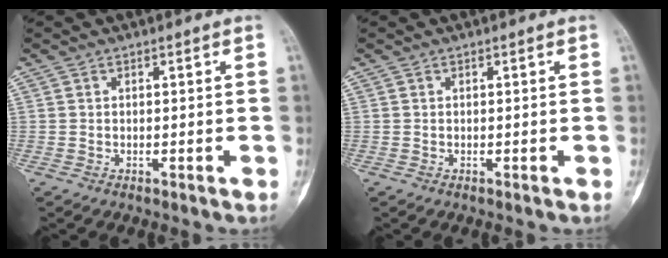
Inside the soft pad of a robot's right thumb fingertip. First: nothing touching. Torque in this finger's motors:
{"motor_torque": [0.00, 0.00, 0.03, -0.03, 0.00]}